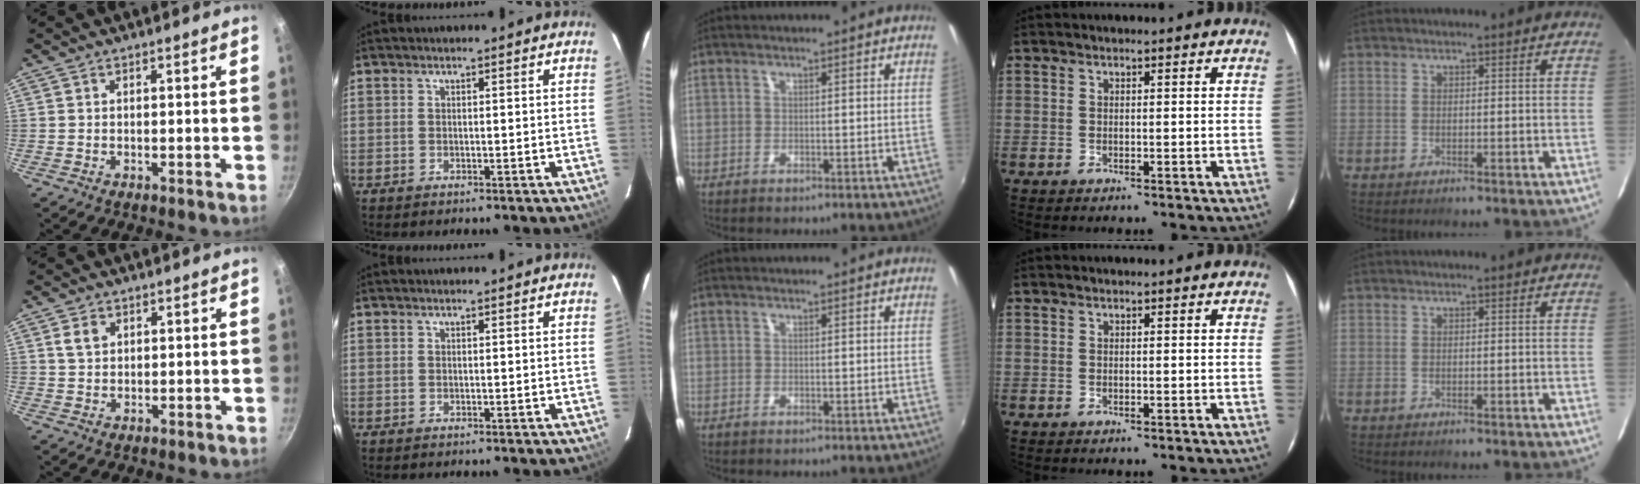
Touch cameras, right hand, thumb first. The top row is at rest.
{"thumb": {"total": 3.2, "force": [1.1, 2.5, 1.7], "torque": [-0.019, 0.001, 0.022]}}